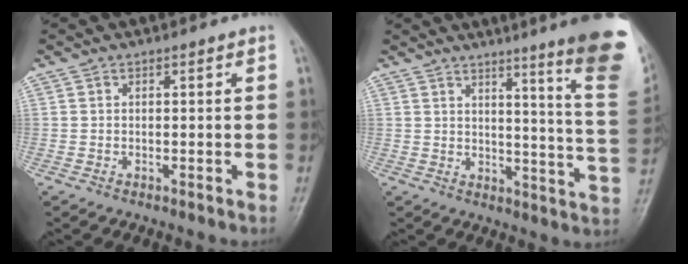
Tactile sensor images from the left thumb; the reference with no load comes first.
{"total": 18.0, "force": [11.2, 0.8, 14.1], "torque": [-0.156, -0.079, 0.130]}